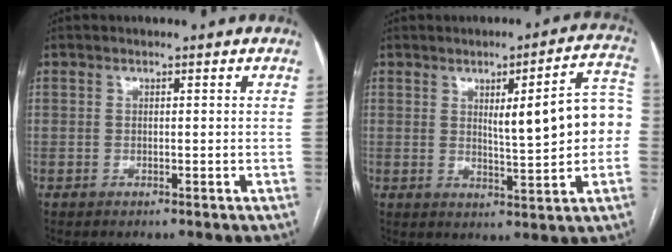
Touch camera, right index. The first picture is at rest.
{"total": 11.3, "force": [0.7, 1.6, 11.2], "torque": [-0.142, 0.023, 0.012]}